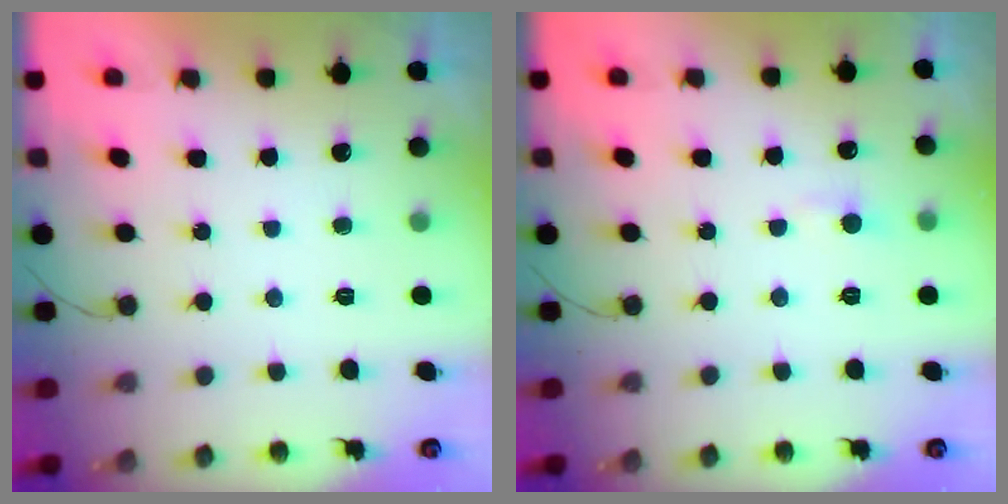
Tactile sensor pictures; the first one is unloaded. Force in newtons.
{"total": 3.9, "press": 3.9, "slide": 0.6}